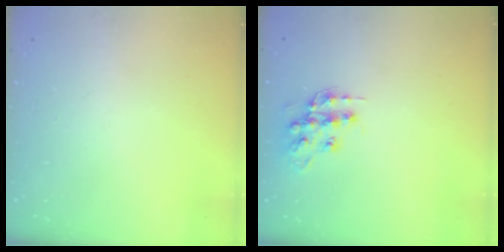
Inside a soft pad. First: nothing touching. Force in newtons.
{"total": 12.5, "press": 12.5, "slide": 0.9}